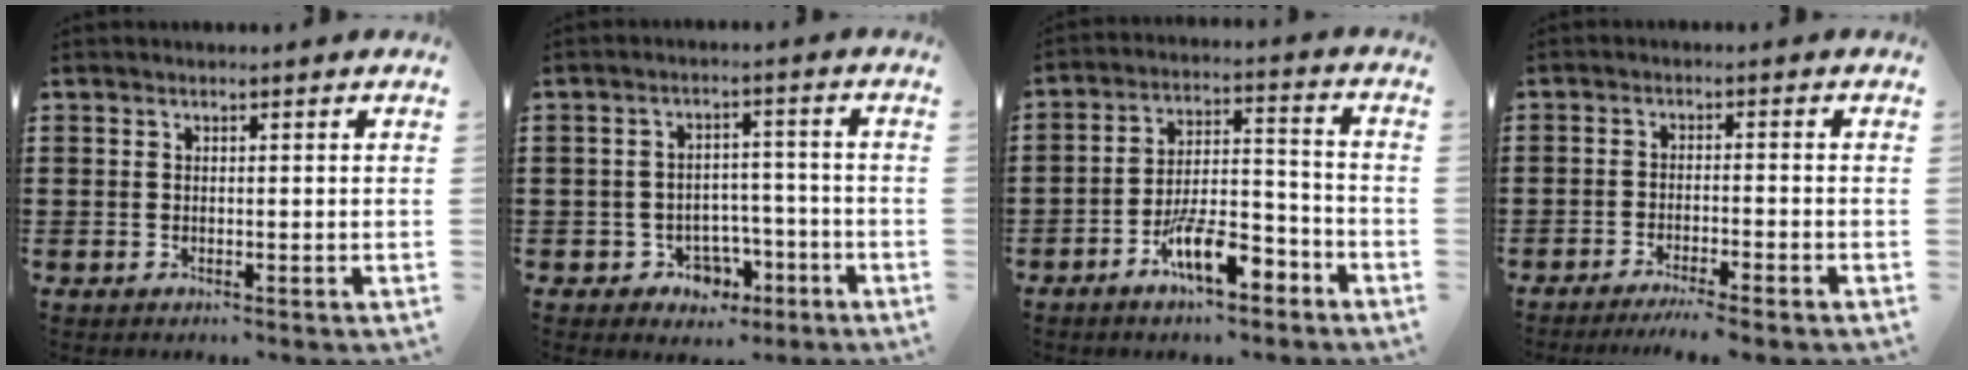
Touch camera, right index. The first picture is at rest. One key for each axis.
{"total": 4.7, "fx": -2.5, "fy": 3.5, "fz": 1.8, "tx": -0.040, "ty": 0.013, "tz": -0.047}
{"total": 10.1, "fx": -6.2, "fy": 3.3, "fz": 7.2, "tx": -0.129, "ty": 0.014, "tz": -0.111}
{"total": 2.7, "fx": -2.4, "fy": -0.4, "fz": 1.2, "tx": -0.020, "ty": -0.002, "tz": -0.047}